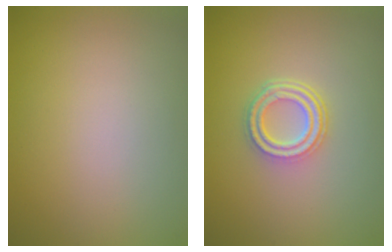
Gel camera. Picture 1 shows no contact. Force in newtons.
{"total": 3.8, "press": 2.9, "slide": 2.6}